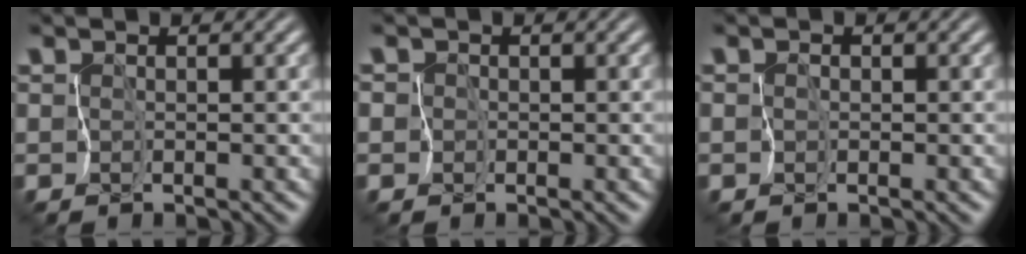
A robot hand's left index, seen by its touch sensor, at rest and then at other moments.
{"total": 2.5, "force": [-0.3, 2.4, 0.4], "torque": [0.000, 0.013, -0.035]}
{"total": 0.9, "force": [-0.2, 0.9, 0.3], "torque": [0.006, 0.008, -0.008]}